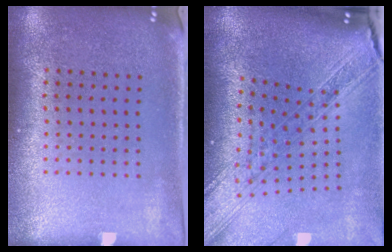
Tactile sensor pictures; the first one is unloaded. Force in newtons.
{"total": 2.5, "press": 2.1, "slide": 1.4}